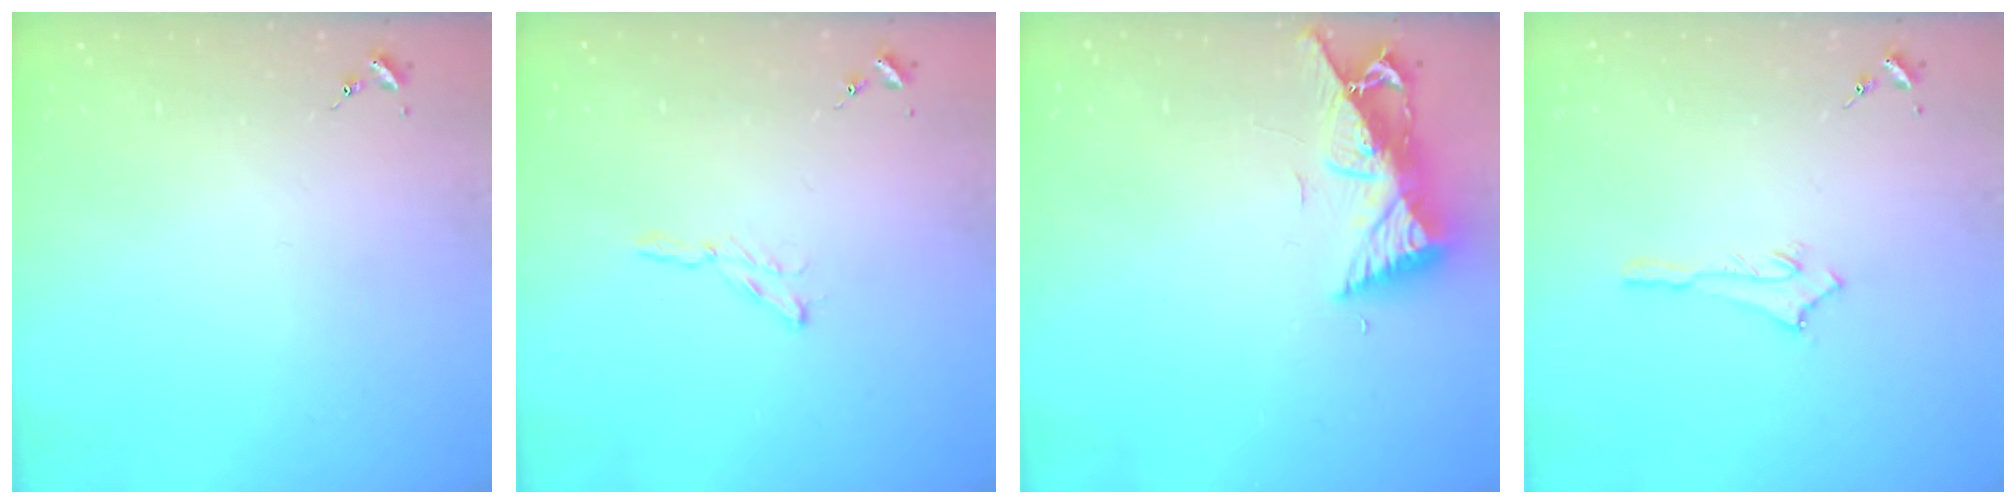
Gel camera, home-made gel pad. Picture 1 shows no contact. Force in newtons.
{"total": 2.9, "press": 2.9, "slide": 0.3}
{"total": 9.7, "press": 9.7, "slide": 1.0}
{"total": 2.6, "press": 2.5, "slide": 0.4}